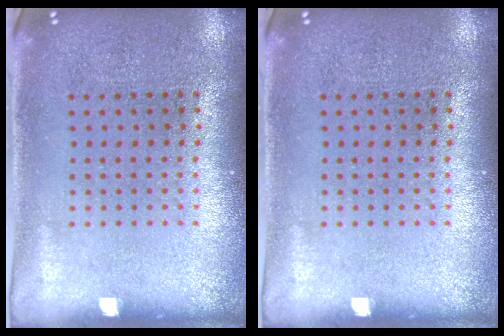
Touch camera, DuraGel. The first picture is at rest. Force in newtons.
{"total": 0.0}